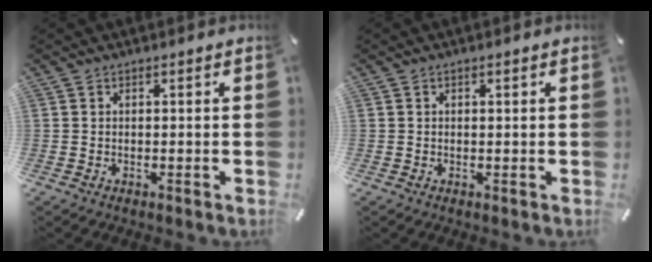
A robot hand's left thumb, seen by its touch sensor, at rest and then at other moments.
{"total": 0.6, "force": [0.2, 0.3, 0.5], "torque": [-0.009, 0.002, 0.003]}